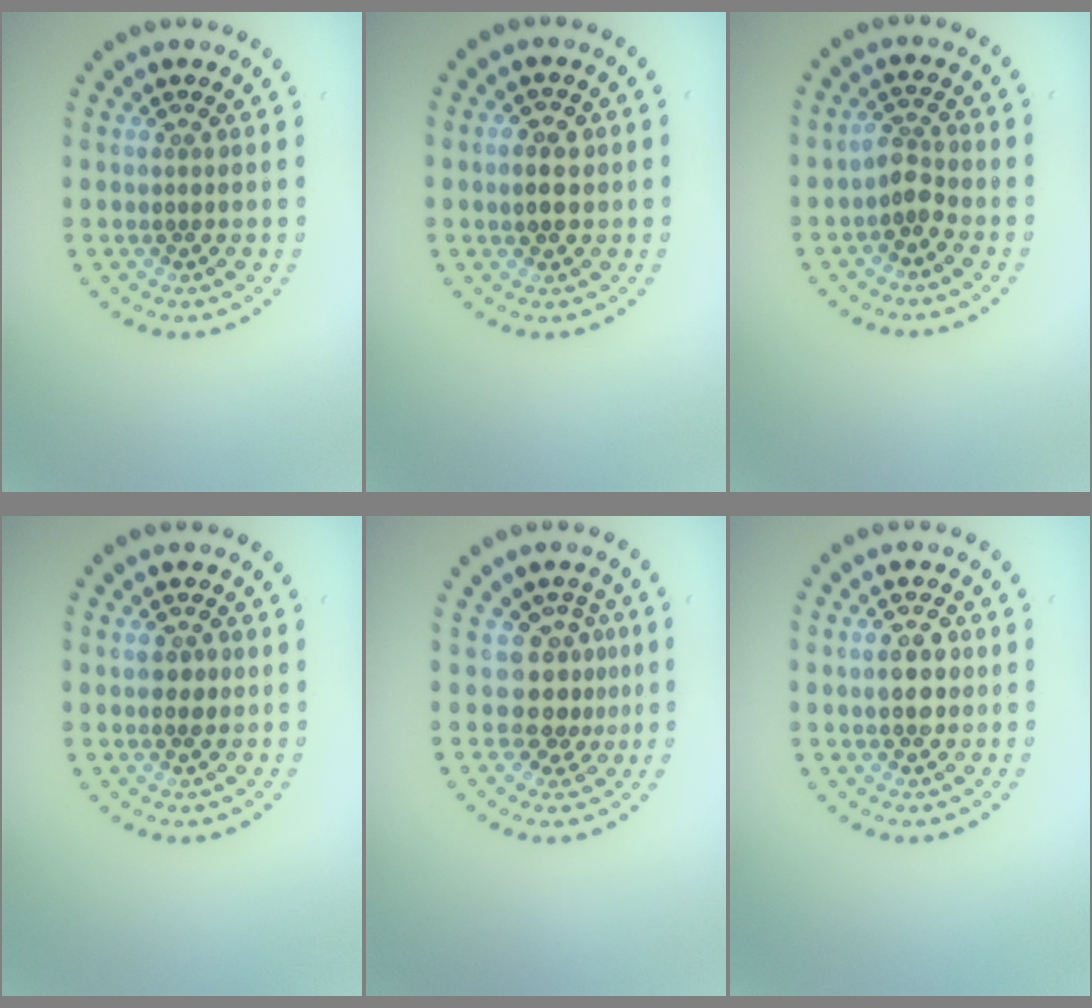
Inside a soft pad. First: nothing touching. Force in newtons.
{"total": 2.5, "press": 2.5, "slide": 0.3}
{"total": 1.7, "press": 1.3, "slide": 1.1}
{"total": 1.5, "press": 1.5, "slide": 0.1}
{"total": 3.0, "press": 2.1, "slide": 2.1}
{"total": 2.6, "press": 2.6, "slide": 0.2}